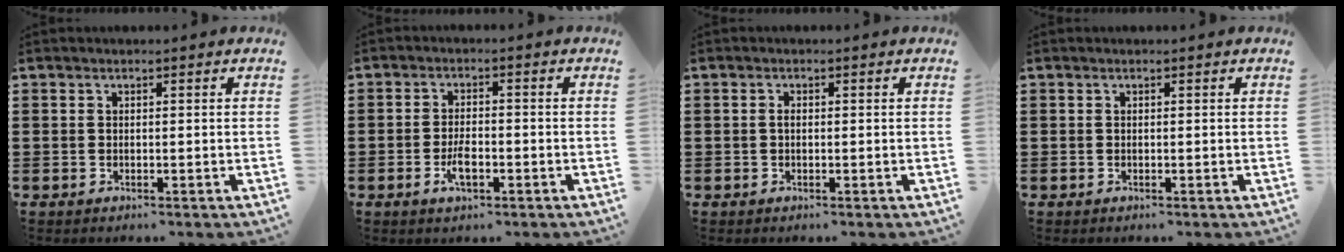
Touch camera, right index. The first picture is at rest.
{"total": 3.7, "force": [-1.4, 1.4, 3.1], "torque": [-0.060, 0.002, -0.026]}
{"total": 0.8, "force": [-0.1, 0.4, 0.7], "torque": [-0.016, 0.000, -0.001]}
{"total": 0.0}